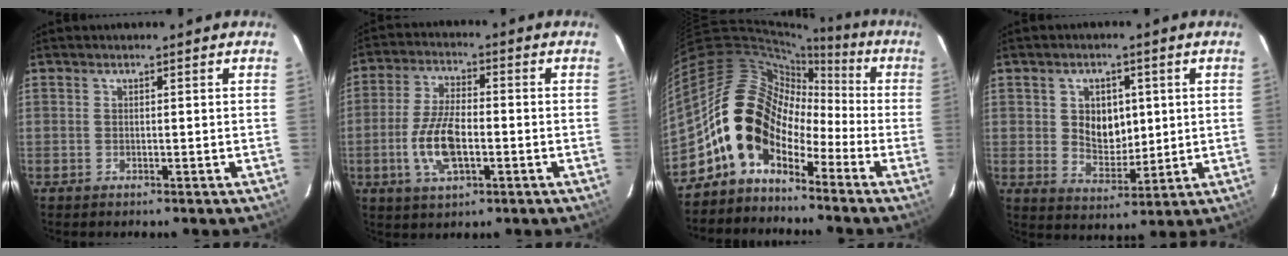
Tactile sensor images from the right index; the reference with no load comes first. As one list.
[{"total": 10.2, "force": [-2.7, 4.4, 8.8], "torque": [-0.182, 0.000, -0.049]}, {"total": 12.6, "force": [-5.7, 9.1, 6.6], "torque": [-0.116, 0.029, -0.120]}, {"total": 7.7, "force": [1.3, 5.8, 4.9], "torque": [-0.082, 0.004, 0.034]}]